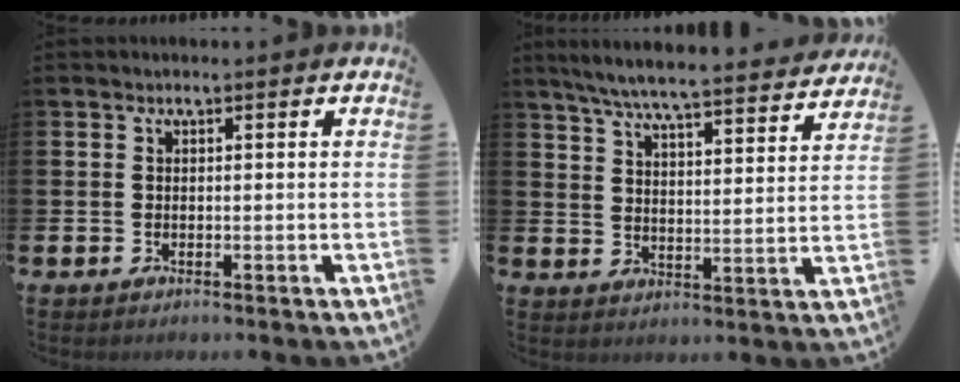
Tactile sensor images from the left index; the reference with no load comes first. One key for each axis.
{"total": 6.9, "fx": 6.4, "fy": 0.2, "fz": 2.3, "tx": -0.065, "ty": -0.047, "tz": 0.109}